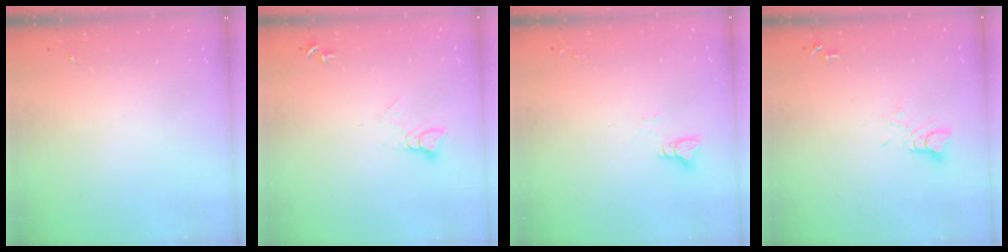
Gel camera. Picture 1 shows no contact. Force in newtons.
{"total": 4.1, "press": 4.1, "slide": 0.3}
{"total": 2.9, "press": 2.9, "slide": 0.2}
{"total": 4.7, "press": 4.7, "slide": 0.3}